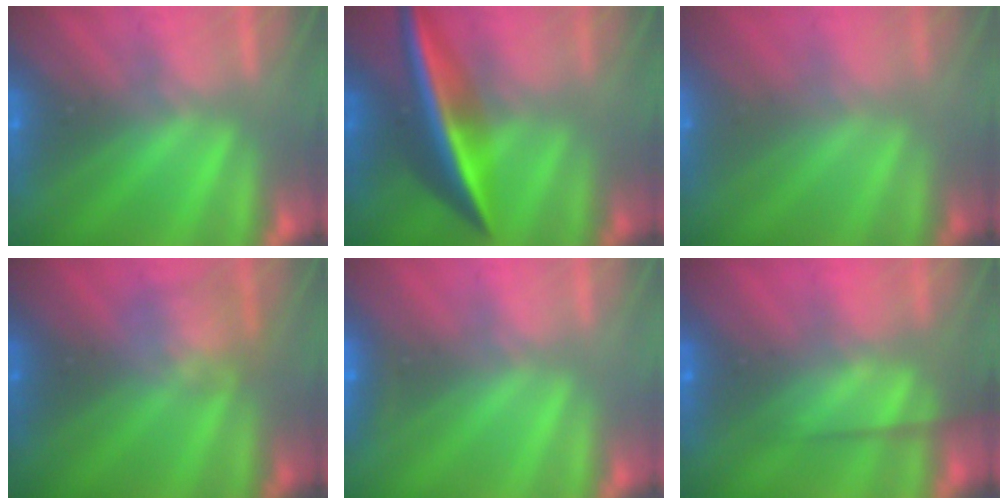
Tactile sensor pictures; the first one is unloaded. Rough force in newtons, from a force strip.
{"total": 2.5}
{"total": 3.1}
{"total": 2.4}
{"total": 1.9}
{"total": 7.5}